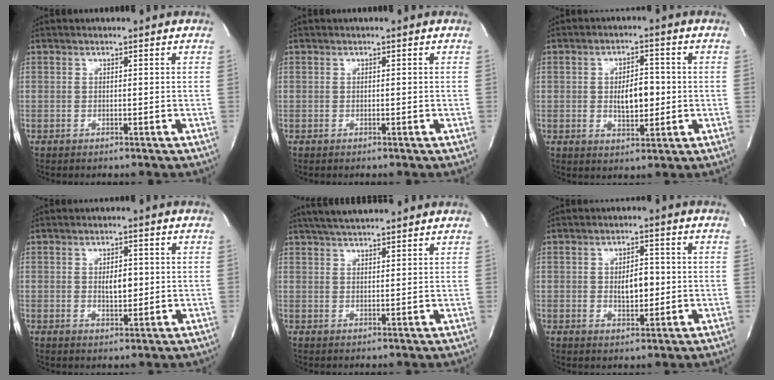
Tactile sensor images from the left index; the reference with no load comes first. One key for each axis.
{"total": 0.0}
{"total": 5.7, "fx": -0.5, "fy": 2.6, "fz": 5.1, "tx": -0.081, "ty": 0.000, "tz": -0.004}
{"total": 3.3, "fx": -0.1, "fy": 1.6, "fz": 2.9, "tx": -0.048, "ty": -0.005, "tz": 0.001}
{"total": 8.6, "fx": 7.7, "fy": 0.7, "fz": 3.8, "tx": -0.068, "ty": 0.031, "tz": 0.117}
{"total": 4.6, "fx": -0.4, "fy": 2.2, "fz": 4.0, "tx": -0.061, "ty": -0.003, "tz": -0.001}